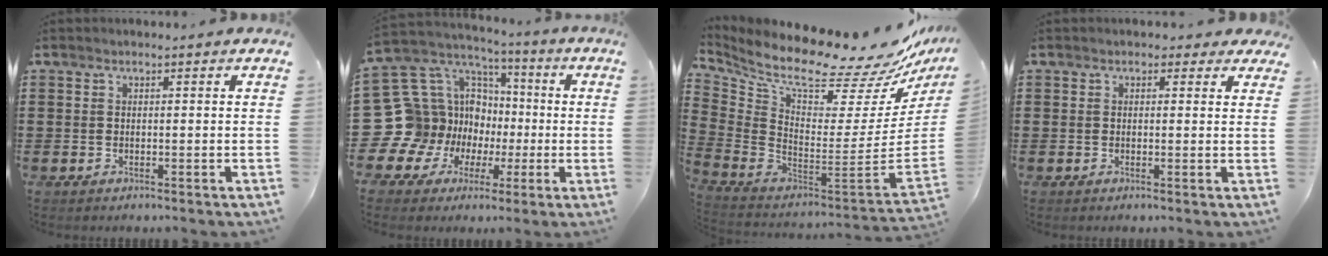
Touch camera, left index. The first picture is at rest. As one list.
[{"total": 15.3, "force": [-1.9, 14.5, 4.5], "torque": [-0.178, -0.028, -0.002]}, {"total": 12.8, "force": [10.7, 1.7, 6.8], "torque": [-0.141, -0.099, 0.173]}, {"total": 1.5, "force": [0.6, 1.1, 0.6], "torque": [-0.009, 0.006, 0.008]}]